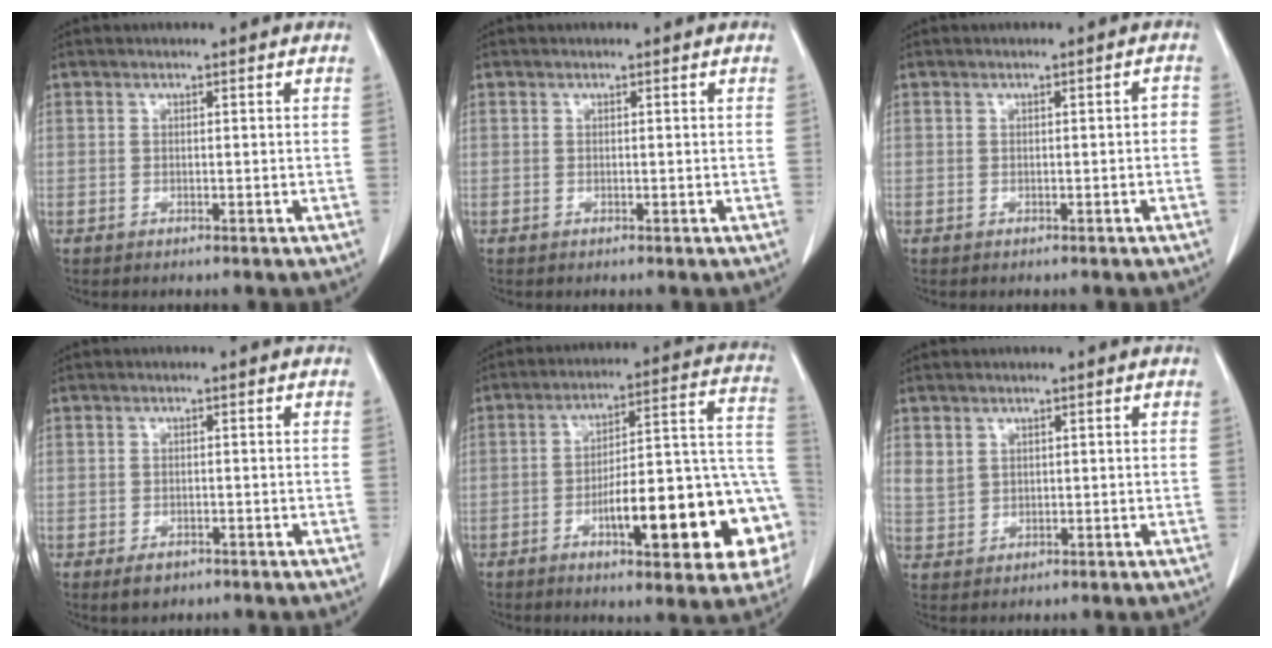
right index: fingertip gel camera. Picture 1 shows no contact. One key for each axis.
{"total": 0.0}
{"total": 1.1, "fx": -0.4, "fy": 0.5, "fz": 0.9, "tx": -0.006, "ty": 0.004, "tz": -0.006}
{"total": 2.3, "fx": -1.4, "fy": 1.4, "fz": 1.1, "tx": -0.019, "ty": -0.001, "tz": -0.013}
{"total": 21.6, "fx": -6.9, "fy": 4.8, "fz": 19.9, "tx": -0.192, "ty": 0.036, "tz": -0.085}
{"total": 2.7, "fx": 1.4, "fy": 2.1, "fz": 0.8, "tx": -0.015, "ty": 0.001, "tz": 0.037}